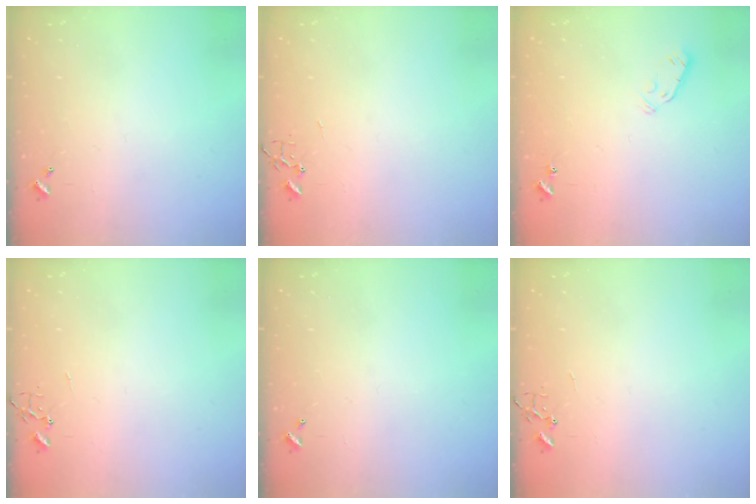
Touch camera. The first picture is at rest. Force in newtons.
{"total": 0.0}
{"total": 3.3, "press": 3.1, "slide": 1.0}
{"total": 0.0}
{"total": 0.0}
{"total": 0.0}